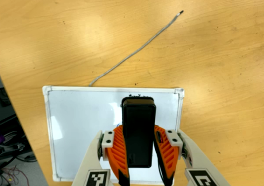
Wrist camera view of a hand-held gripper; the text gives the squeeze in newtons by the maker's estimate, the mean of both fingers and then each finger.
{"total": 7.5, "left": 5.8, "right": 9.2}